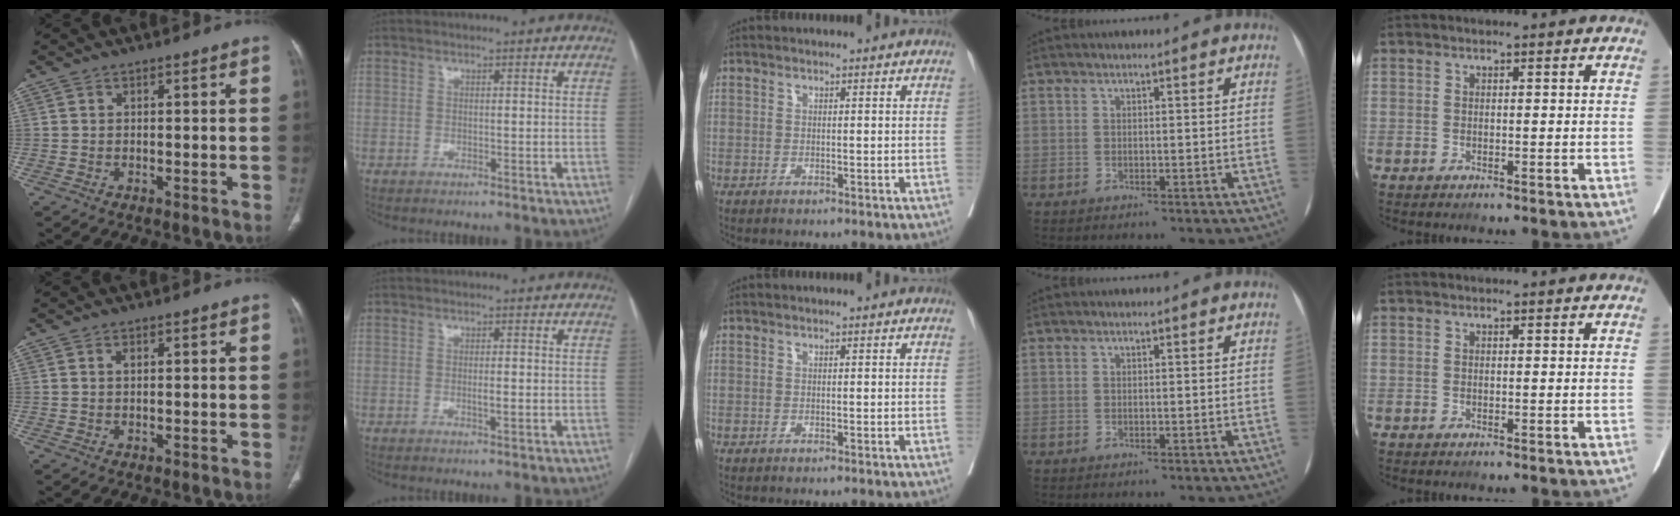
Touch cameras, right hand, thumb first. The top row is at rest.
{"thumb": {"total": 1.0, "force": [0.4, 0.6, 0.7], "torque": [-0.011, 0.001, 0.007]}, "index": {"total": 1.6, "force": [-0.3, 0.2, 1.6], "torque": [-0.029, -0.002, -0.004]}}